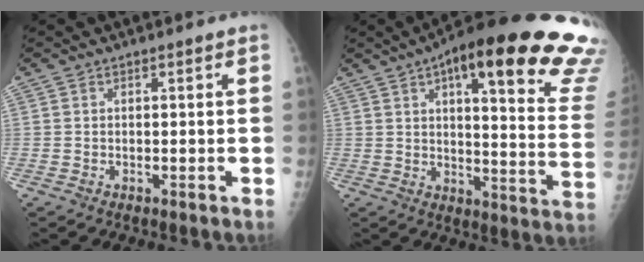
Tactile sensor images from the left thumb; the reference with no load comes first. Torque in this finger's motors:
{"motor_torque": [0.51, 0.53, 1.61, -1.16, 0.14]}